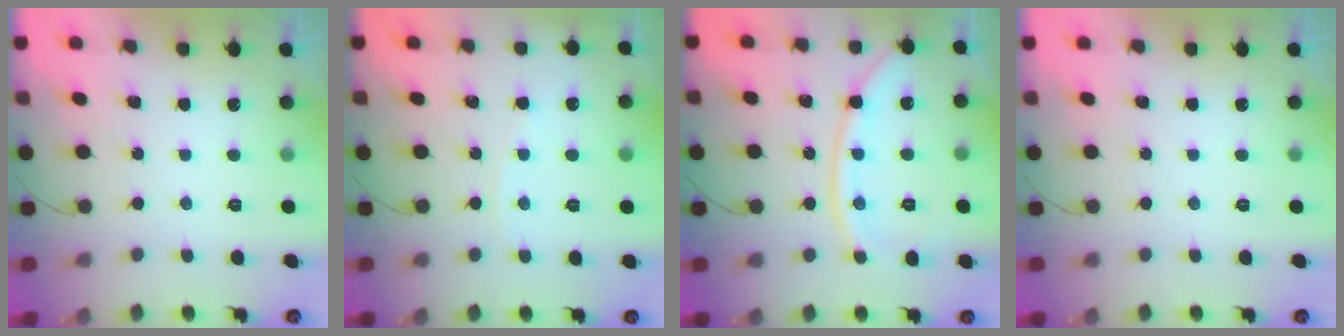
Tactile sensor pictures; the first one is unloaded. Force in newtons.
{"total": 2.2, "press": 2.2, "slide": 0.3}
{"total": 11.7, "press": 11.6, "slide": 0.9}
{"total": 0.0}